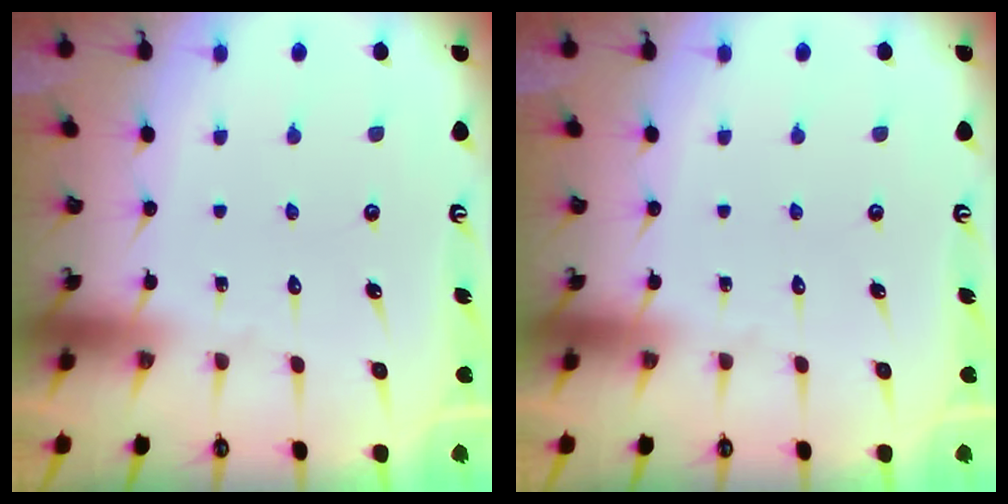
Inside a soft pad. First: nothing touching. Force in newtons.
{"total": 0.0}